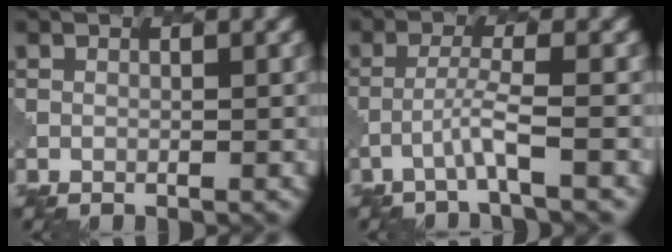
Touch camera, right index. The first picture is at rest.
{"total": 2.3, "force": [-1.3, -0.1, 1.8], "torque": [-0.035, 0.008, -0.035]}